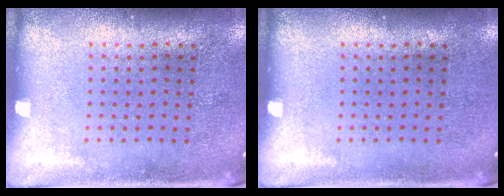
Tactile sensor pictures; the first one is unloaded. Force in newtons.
{"total": 0.0}